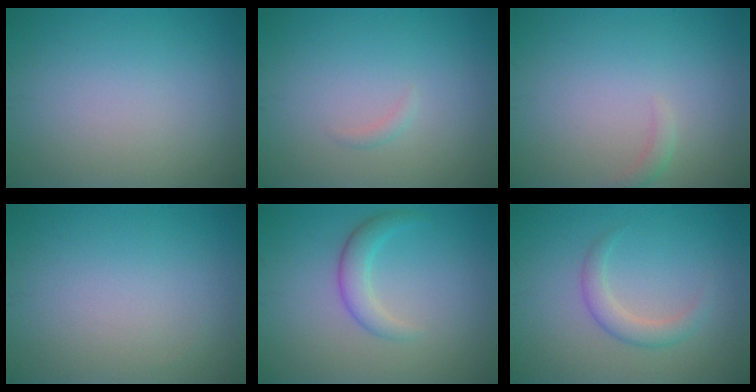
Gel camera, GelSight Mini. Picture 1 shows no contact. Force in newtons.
{"total": 0.6, "press": 0.6, "slide": 0.0}
{"total": 1.0, "press": 0.9, "slide": 0.2}
{"total": 0.0}
{"total": 2.5, "press": 2.5, "slide": 0.1}
{"total": 2.3, "press": 2.3, "slide": 0.2}